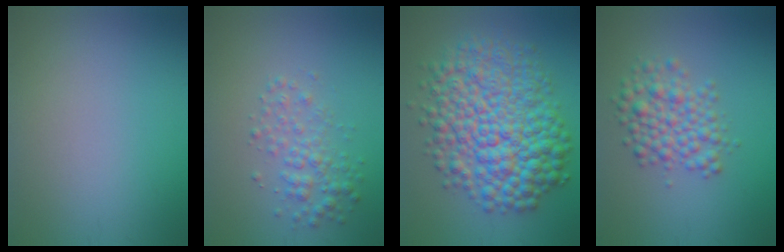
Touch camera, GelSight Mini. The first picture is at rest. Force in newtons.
{"total": 2.6, "press": 2.6, "slide": 0.0}
{"total": 11.4, "press": 11.4, "slide": 0.1}
{"total": 4.0, "press": 4.0, "slide": 0.1}